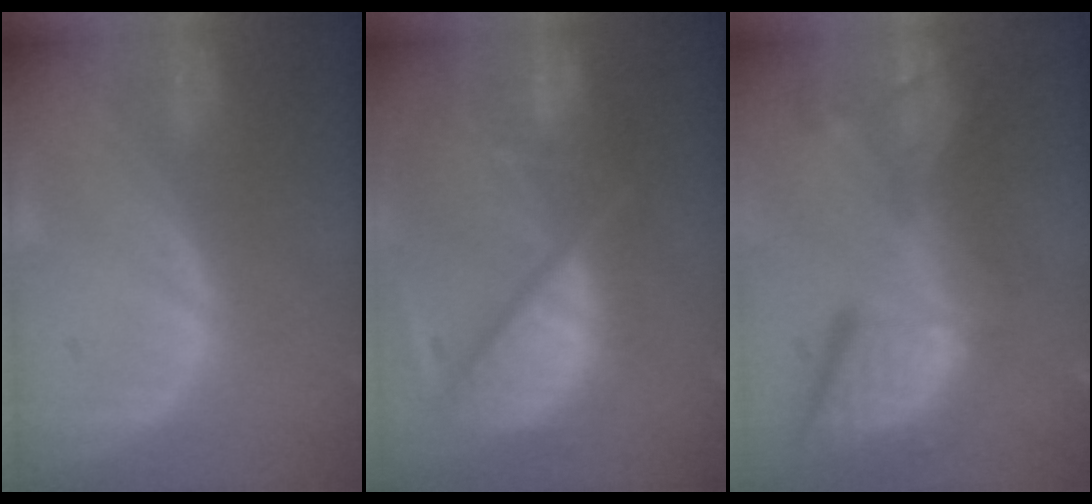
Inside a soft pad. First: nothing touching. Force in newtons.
{"total": 12.0, "press": 10.0, "slide": 6.6}
{"total": 13.8, "press": 11.2, "slide": 8.0}